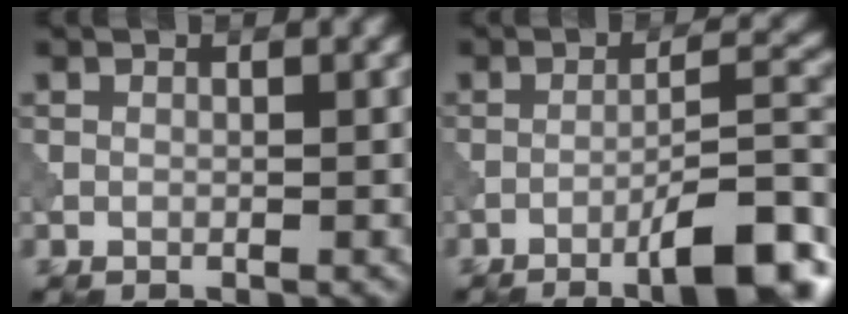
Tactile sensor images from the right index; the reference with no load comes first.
{"total": 8.8, "force": [-5.4, 1.8, 6.7], "torque": [-0.093, 0.016, -0.079]}